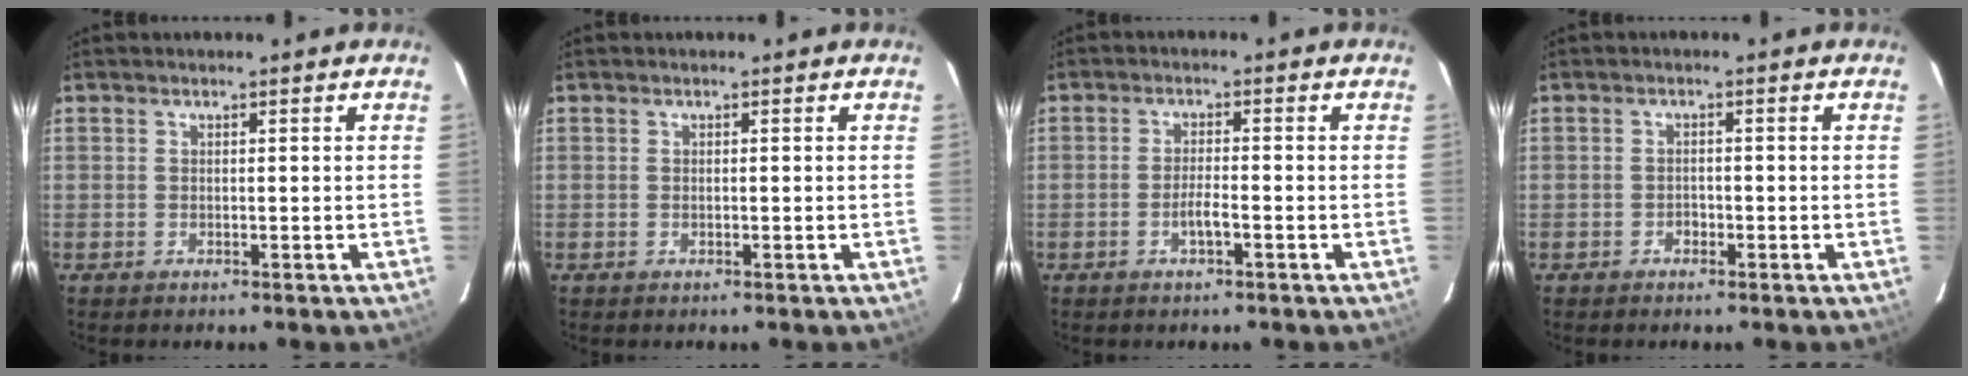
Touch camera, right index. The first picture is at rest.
{"total": 0.0}
{"total": 2.7, "force": [-1.4, 0.5, 2.2], "torque": [-0.046, -0.001, -0.026]}
{"total": 1.2, "force": [-0.8, 0.9, 0.1], "torque": [-0.001, 0.001, -0.012]}